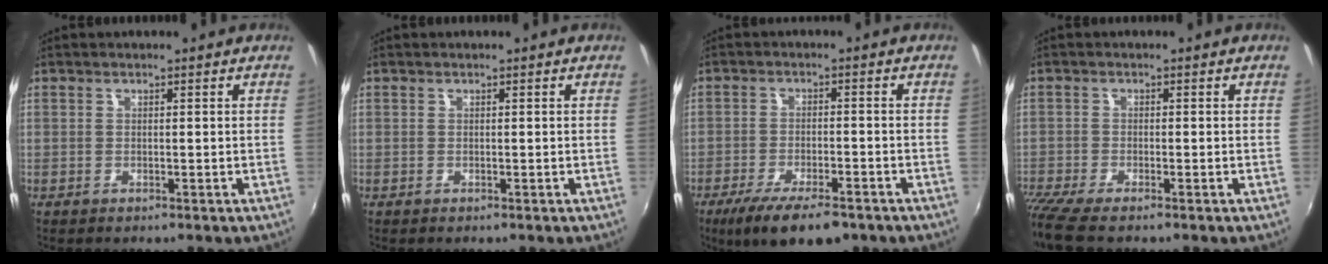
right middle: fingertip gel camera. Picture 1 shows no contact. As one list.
[{"total": 0.0}, {"total": 11.7, "force": [-8.2, 3.5, 7.5], "torque": [-0.159, -0.030, -0.134]}, {"total": 5.9, "force": [-4.9, 0.4, 3.3], "torque": [-0.087, -0.030, -0.091]}]